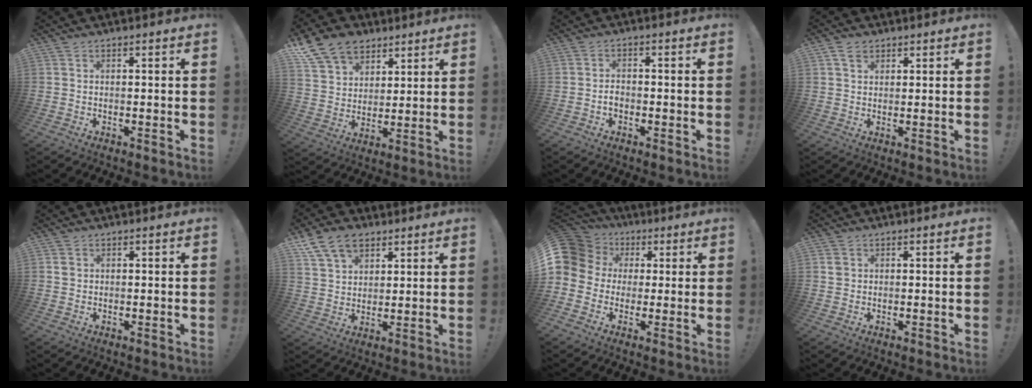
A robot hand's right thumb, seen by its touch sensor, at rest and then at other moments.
{"total": 14.7, "force": [9.2, 10.3, 5.2], "torque": [-0.095, -0.051, 0.180]}
{"total": 2.1, "force": [-1.1, 1.4, 1.2], "torque": [-0.022, 0.008, -0.019]}
{"total": 3.7, "force": [2.3, 2.5, 1.6], "torque": [-0.027, -0.003, 0.042]}
{"total": 1.4, "force": [0.6, 1.3, 0.2], "torque": [0.002, 0.003, 0.009]}
{"total": 11.5, "force": [6.9, 7.7, 5.2], "torque": [-0.088, -0.028, 0.135]}
{"total": 10.8, "force": [1.6, 9.7, 4.5], "torque": [-0.085, -0.001, 0.034]}
{"total": 1.8, "force": [0.7, 1.6, 0.5], "torque": [-0.004, 0.001, 0.013]}